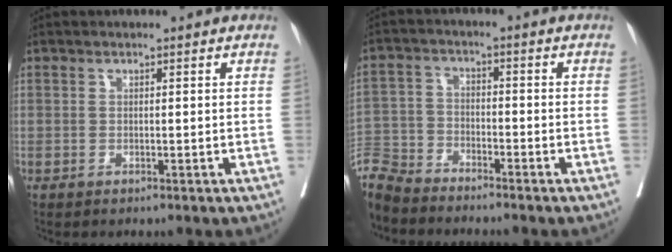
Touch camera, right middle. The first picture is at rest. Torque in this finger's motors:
{"motor_torque": [1.02, -1.11, 0.41, 0.21]}